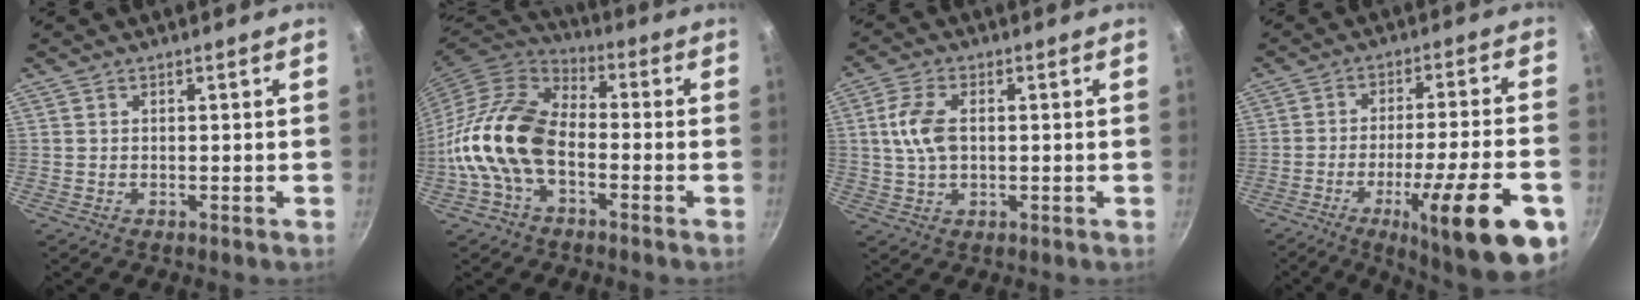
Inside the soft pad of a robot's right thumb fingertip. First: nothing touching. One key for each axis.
{"total": 15.5, "fx": -3.9, "fy": 9.6, "fz": 11.5, "tx": -0.201, "ty": 0.040, "tz": -0.090}
{"total": 7.1, "fx": 0.8, "fy": 4.1, "fz": 5.8, "tx": -0.114, "ty": 0.009, "tz": 0.012}
{"total": 21.8, "fx": -9.5, "fy": 4.4, "fz": 19.2, "tx": -0.257, "ty": 0.027, "tz": -0.136}